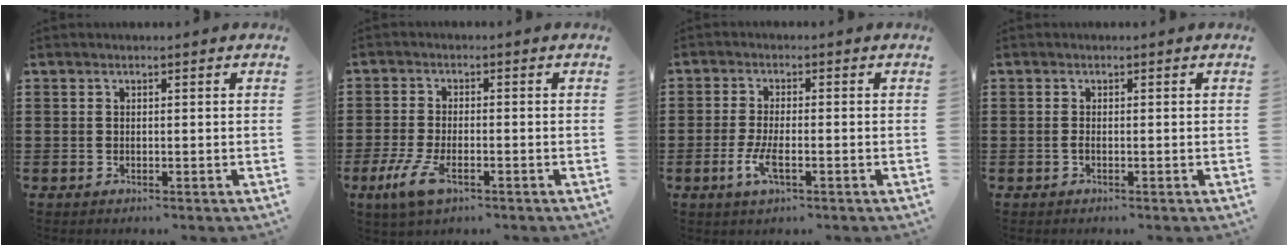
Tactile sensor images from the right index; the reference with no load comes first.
{"total": 4.9, "force": [-2.4, 1.6, 3.9], "torque": [-0.099, -0.012, -0.050]}
{"total": 4.0, "force": [-1.4, 1.4, 3.5], "torque": [-0.077, -0.005, -0.031]}
{"total": 0.6, "force": [-0.3, 0.0, 0.5], "torque": [-0.011, -0.004, -0.004]}